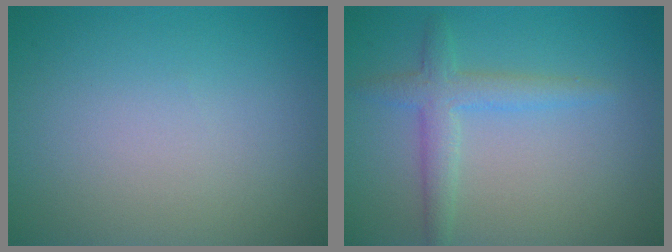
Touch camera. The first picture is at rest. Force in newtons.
{"total": 2.8, "press": 2.8, "slide": 0.1}